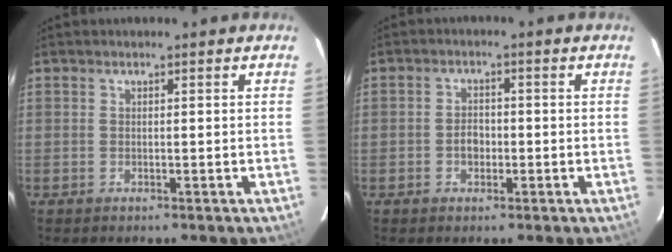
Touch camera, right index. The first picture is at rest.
{"total": 2.7, "force": [-0.8, 2.1, 1.6], "torque": [-0.028, 0.007, -0.014]}